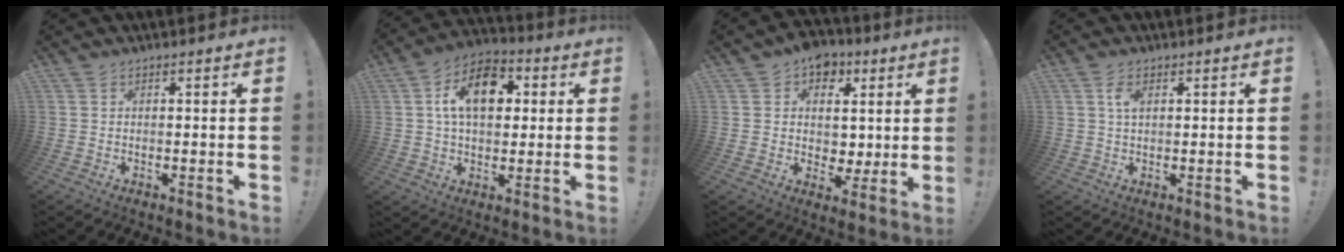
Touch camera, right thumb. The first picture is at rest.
{"total": 14.9, "force": [4.0, 9.6, 10.7], "torque": [-0.157, 0.004, 0.073]}
{"total": 9.4, "force": [4.1, 8.0, 2.7], "torque": [-0.030, -0.025, 0.085]}
{"total": 3.2, "force": [1.0, 1.6, 2.6], "torque": [-0.041, -0.002, 0.014]}